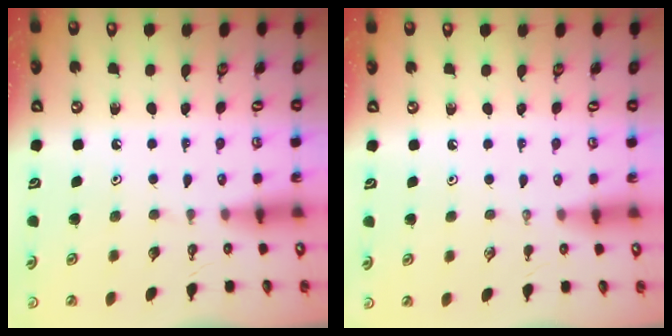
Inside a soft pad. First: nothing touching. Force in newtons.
{"total": 0.0}